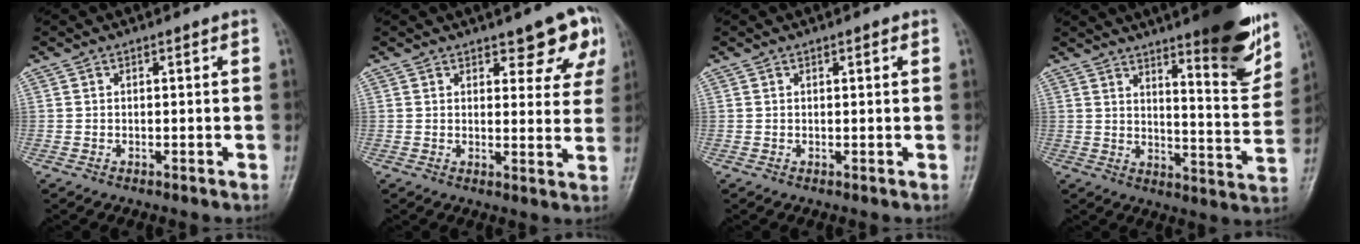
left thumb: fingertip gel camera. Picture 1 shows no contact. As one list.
[{"total": 8.2, "force": [5.0, 3.4, 5.6], "torque": [-0.029, -0.025, 0.061]}, {"total": 0.7, "force": [0.4, 0.2, 0.5], "torque": [-0.007, 0.000, 0.004]}, {"total": 16.7, "force": [11.0, 3.5, 12.1], "torque": [-0.133, -0.073, 0.158]}]